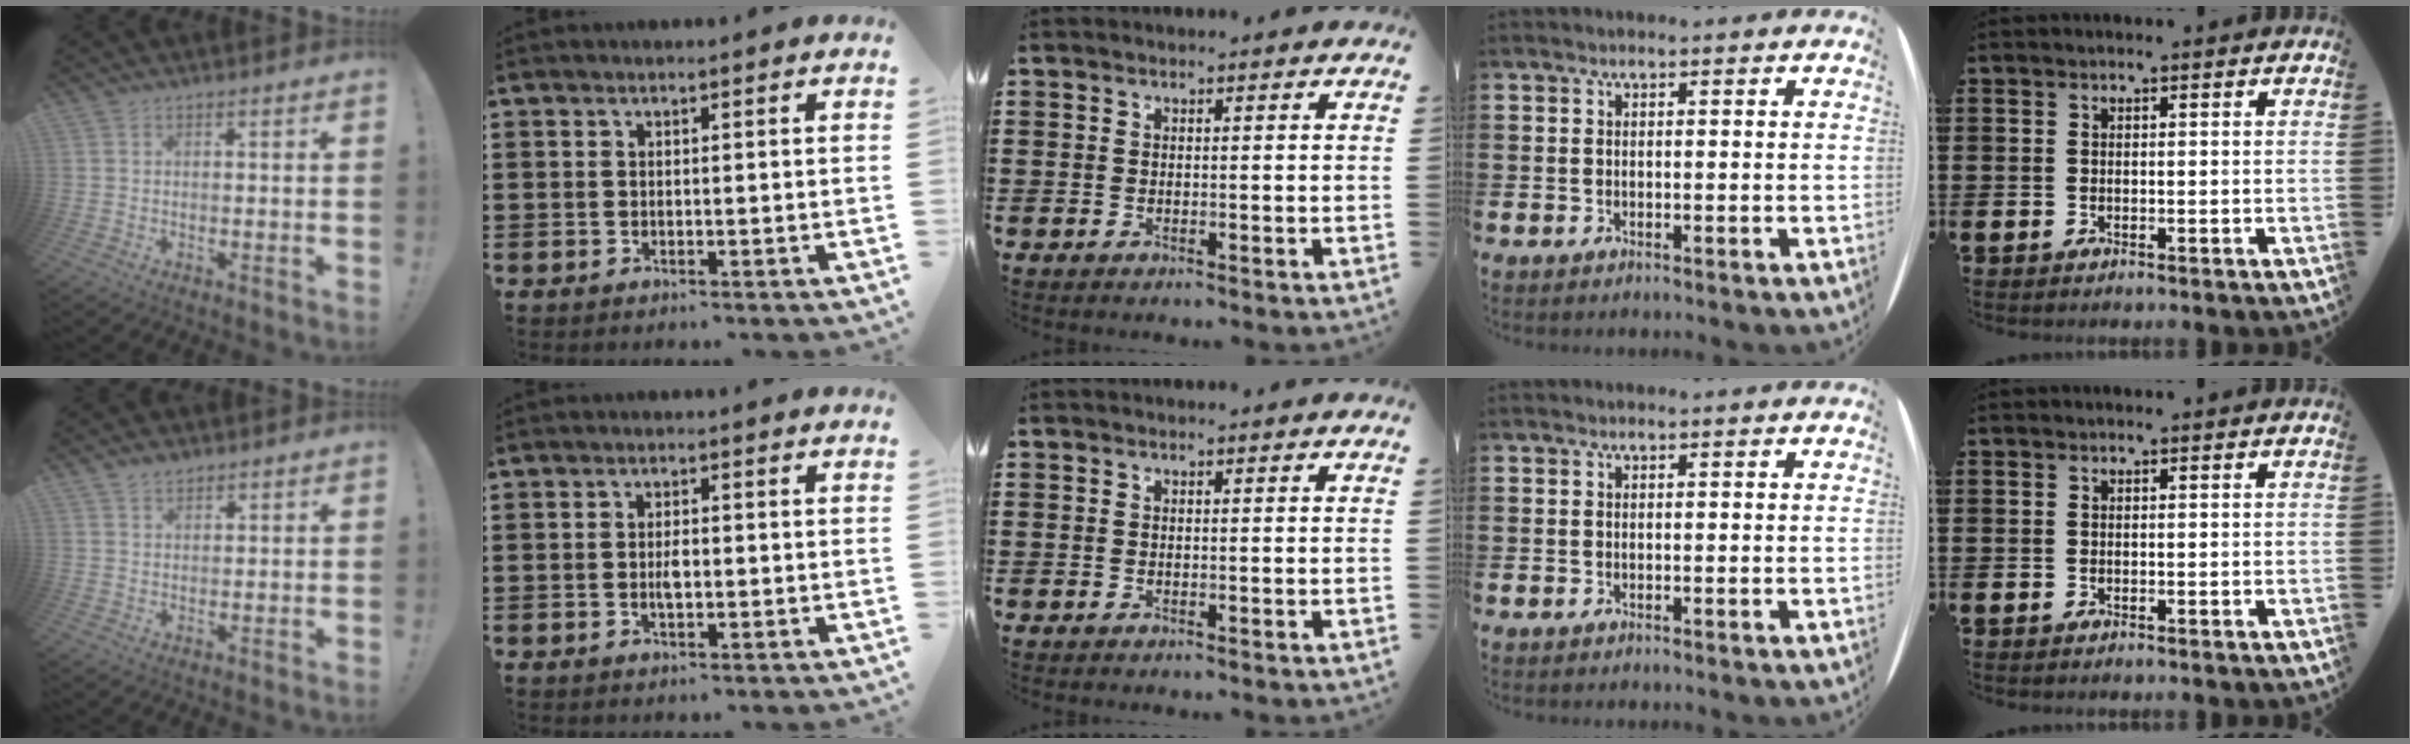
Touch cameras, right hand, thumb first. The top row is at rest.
{"thumb": {"total": 2.4, "force": [2.0, 1.2, 0.6], "torque": [-0.004, -0.013, 0.035]}, "index": {"total": 2.3, "force": [-0.2, 1.0, 2.1], "torque": [-0.040, 0.001, -0.004]}}